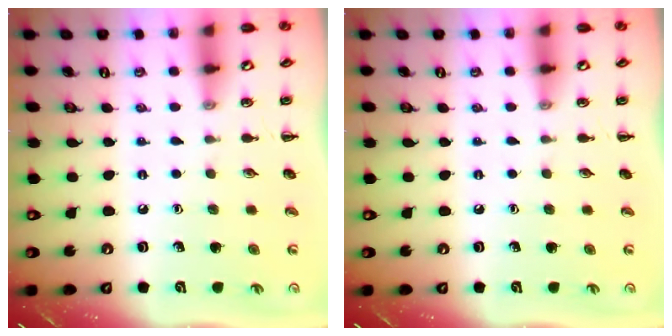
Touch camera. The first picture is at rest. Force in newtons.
{"total": 0.0}